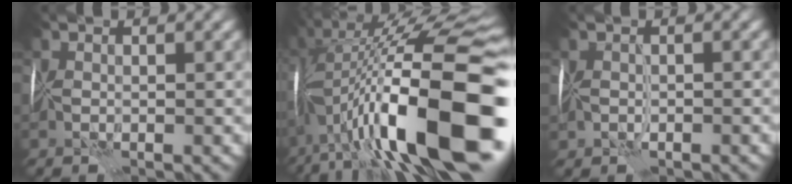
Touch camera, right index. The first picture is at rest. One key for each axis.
{"total": 18.0, "fx": -4.2, "fy": 5.0, "fz": 16.8, "tx": -0.277, "ty": 0.027, "tz": -0.081}
{"total": 0.6, "fx": -0.5, "fy": -0.4, "fz": -0.2, "tx": 0.006, "ty": -0.006, "tz": -0.009}